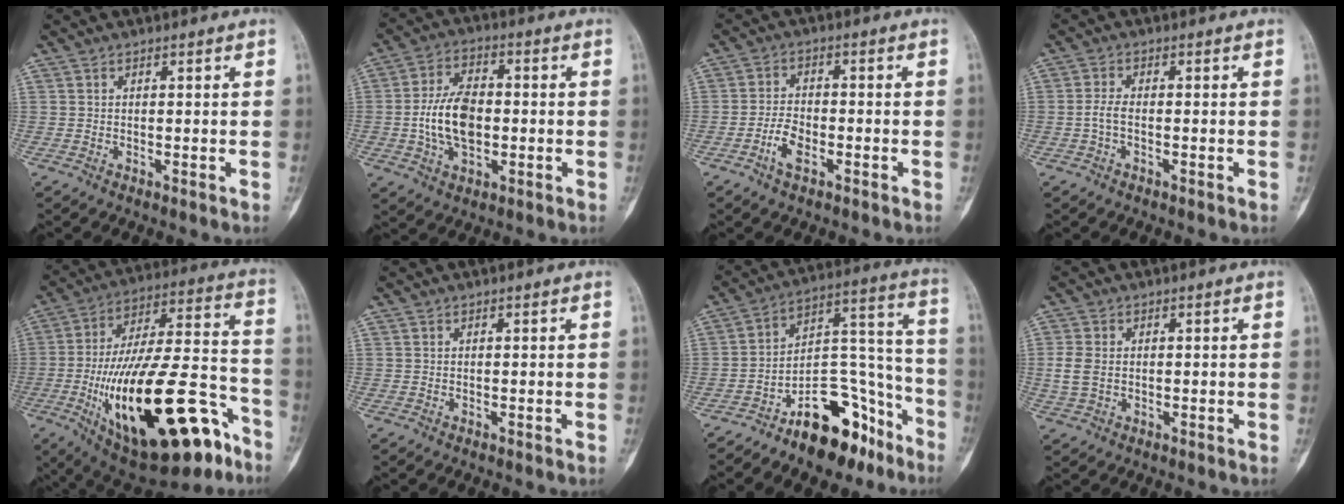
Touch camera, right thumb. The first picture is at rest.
{"total": 11.4, "force": [-1.0, 6.9, 9.0], "torque": [-0.155, 0.015, -0.019]}
{"total": 4.6, "force": [-2.3, 2.4, 3.2], "torque": [-0.062, 0.015, -0.046]}
{"total": 2.3, "force": [-0.6, 1.0, 2.0], "torque": [-0.047, 0.003, -0.014]}
{"total": 32.8, "force": [-14.1, 12.6, 26.8], "torque": [-0.433, 0.059, -0.207]}
{"total": 0.0}
{"total": 17.8, "force": [-11.8, 8.5, 10.3], "torque": [-0.109, 0.124, -0.190]}
{"total": 4.1, "force": [0.0, 2.9, 2.9], "torque": [-0.067, 0.003, 0.002]}